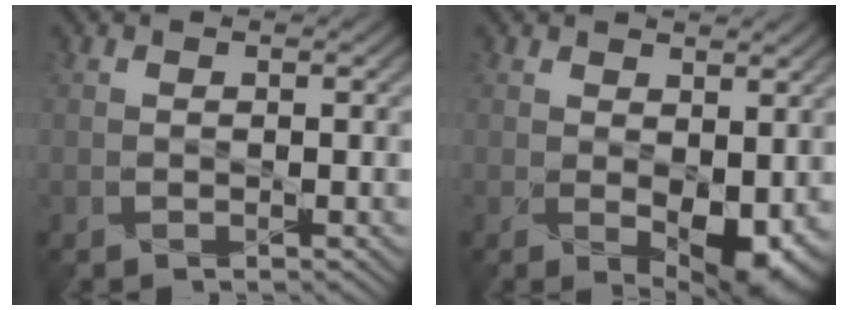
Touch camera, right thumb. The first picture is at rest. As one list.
[{"total": 5.2, "force": [-0.2, 2.8, 4.4], "torque": [-0.076, -0.023, 0.012]}]